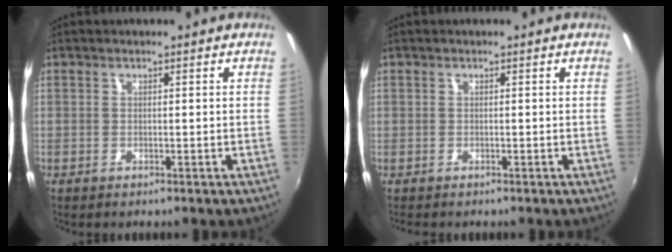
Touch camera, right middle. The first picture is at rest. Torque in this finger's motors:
{"motor_torque": [-2.14, 0.00, -0.86, -0.21]}